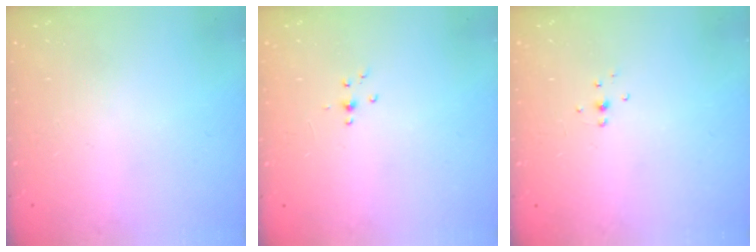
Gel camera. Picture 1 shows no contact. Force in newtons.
{"total": 3.0, "press": 2.8, "slide": 1.0}
{"total": 3.8, "press": 3.7, "slide": 0.8}